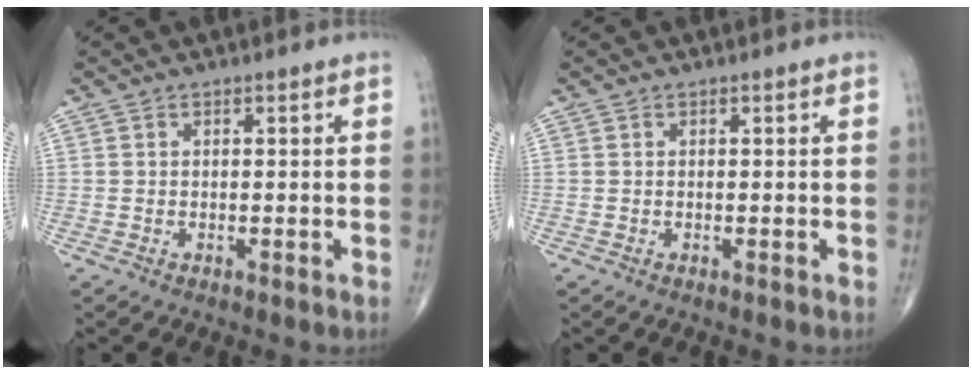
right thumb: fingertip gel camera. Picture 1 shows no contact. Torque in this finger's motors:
{"motor_torque": [-0.07, 0.07, 0.00, 0.00, 0.00]}